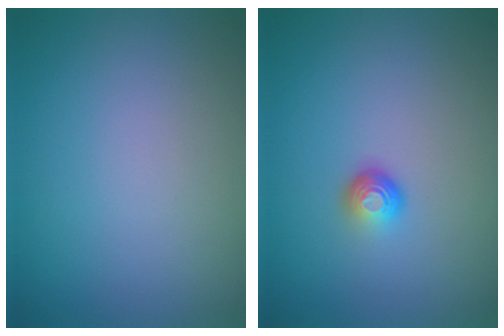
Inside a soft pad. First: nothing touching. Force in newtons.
{"total": 1.8, "press": 1.1, "slide": 1.4}